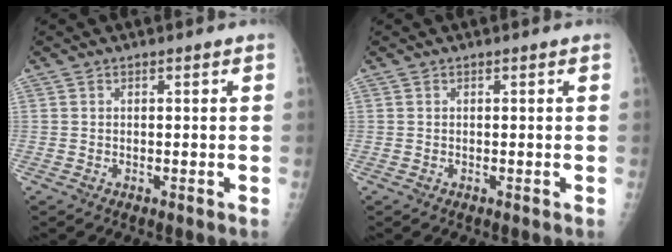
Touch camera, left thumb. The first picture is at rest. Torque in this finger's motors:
{"motor_torque": [0.01, 0.01, 0.00, 0.00, 0.01]}